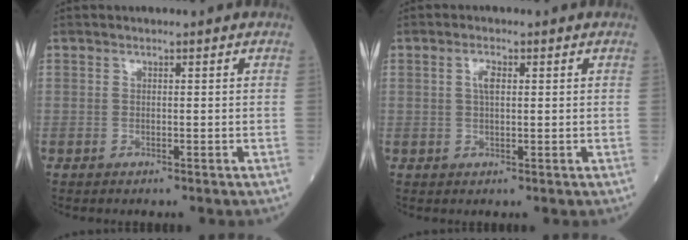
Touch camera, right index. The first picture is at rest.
{"total": 2.2, "force": [0.6, 0.8, 1.9], "torque": [-0.041, 0.004, 0.012]}